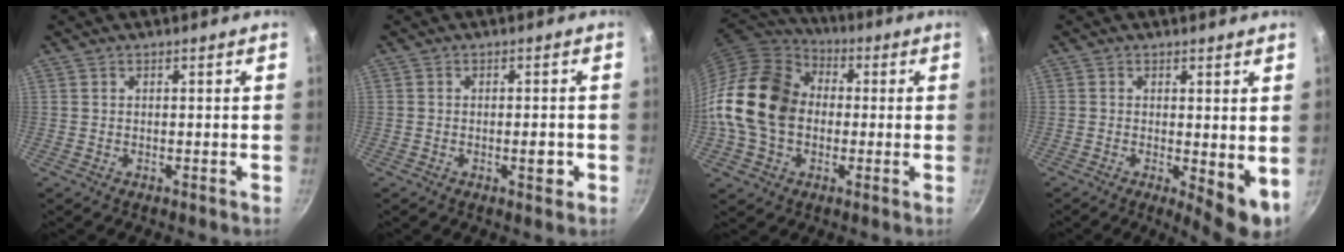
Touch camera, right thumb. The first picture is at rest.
{"total": 3.0, "force": [-1.0, 1.2, 2.6], "torque": [-0.023, 0.008, -0.013]}
{"total": 19.0, "force": [-0.2, 14.4, 12.4], "torque": [-0.216, 0.035, -0.014]}
{"total": 7.1, "force": [-0.3, 2.6, 6.5], "torque": [-0.083, -0.012, -0.001]}